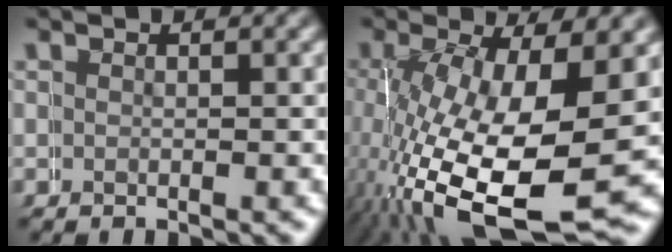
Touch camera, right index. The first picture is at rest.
{"total": 11.3, "force": [-1.8, 5.9, 9.4], "torque": [-0.208, -0.062, 0.014]}